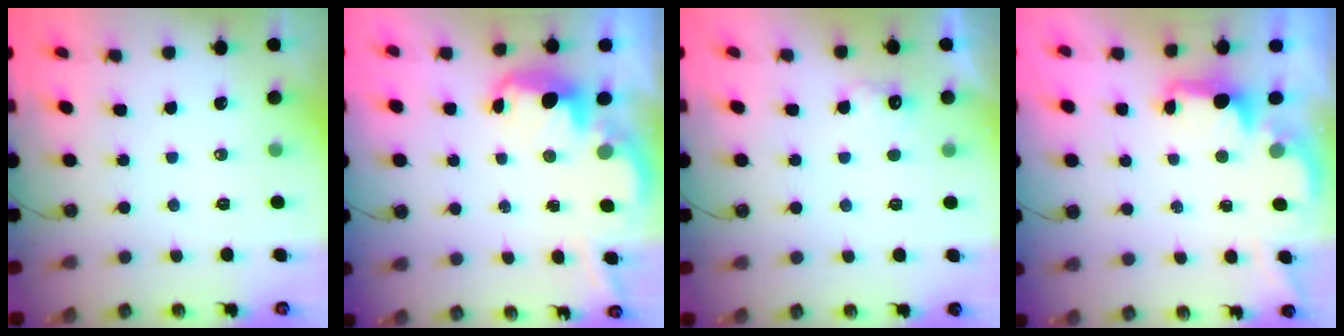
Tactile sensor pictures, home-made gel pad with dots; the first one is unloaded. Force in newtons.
{"total": 3.0, "press": 2.9, "slide": 0.7}
{"total": 5.7, "press": 5.5, "slide": 1.3}
{"total": 2.0, "press": 1.9, "slide": 0.8}